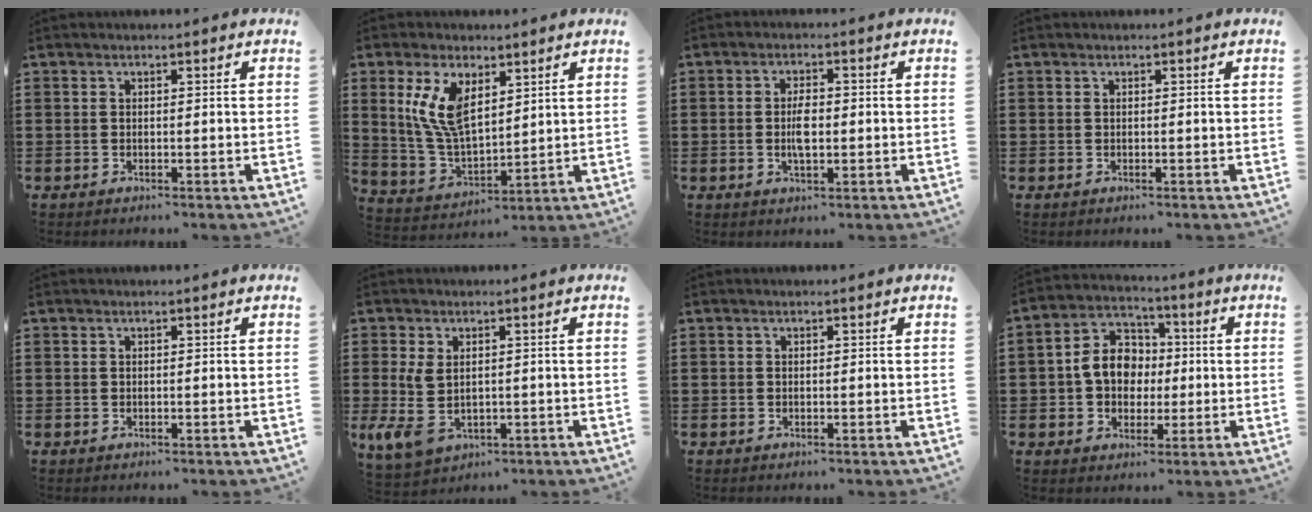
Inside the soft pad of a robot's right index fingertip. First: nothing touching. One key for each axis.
{"total": 9.4, "fx": 4.0, "fy": 4.5, "fz": 7.2, "tx": -0.164, "ty": -0.004, "tz": 0.072}
{"total": 3.9, "fx": -0.3, "fy": 1.5, "fz": 3.6, "tx": -0.074, "ty": -0.001, "tz": -0.007}
{"total": 0.0}
{"total": 0.0}
{"total": 5.9, "fx": 0.1, "fy": 3.8, "fz": 4.5, "tx": -0.122, "ty": -0.005, "tz": -0.004}
{"total": 0.0}
{"total": 7.9, "fx": -0.2, "fy": 6.6, "fz": 4.3, "tx": -0.100, "ty": 0.018, "tz": -0.006}